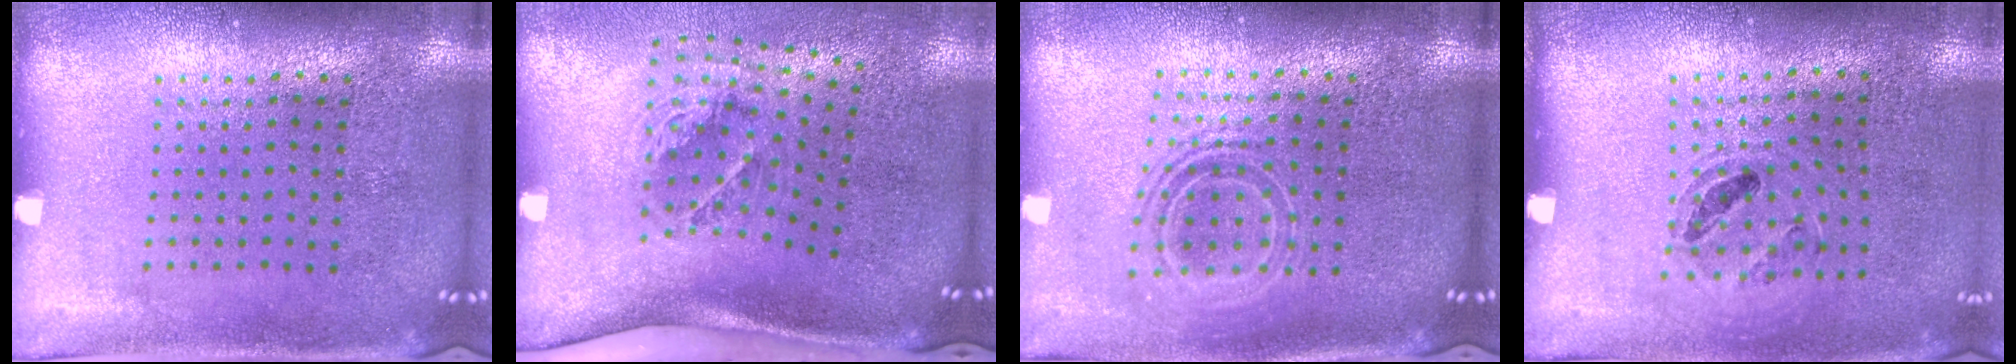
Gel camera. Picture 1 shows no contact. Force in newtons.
{"total": 1.9, "press": 1.2, "slide": 1.4}
{"total": 1.7, "press": 1.2, "slide": 1.1}
{"total": 0.9, "press": 0.9, "slide": 0.1}